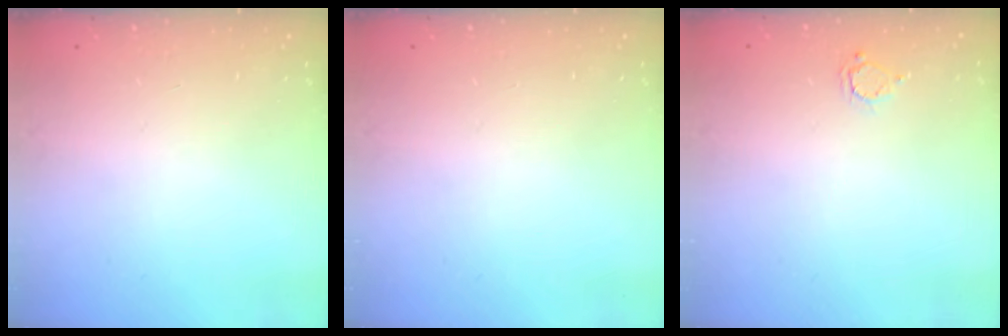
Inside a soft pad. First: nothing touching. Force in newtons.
{"total": 0.0}
{"total": 2.9, "press": 2.9, "slide": 0.4}